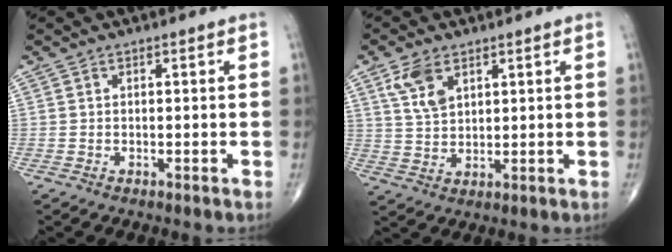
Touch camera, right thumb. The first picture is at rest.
{"total": 6.4, "force": [3.3, 3.6, 4.2], "torque": [-0.075, -0.011, 0.070]}